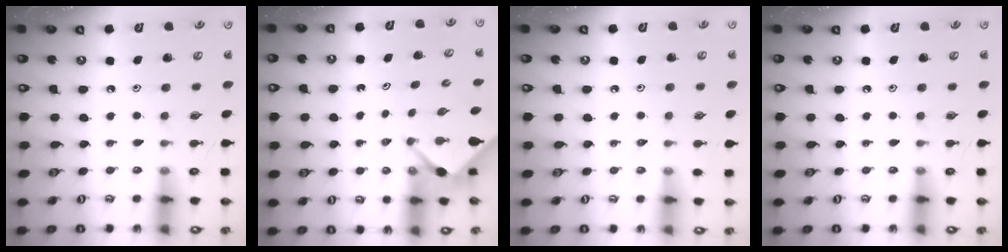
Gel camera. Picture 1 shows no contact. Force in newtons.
{"total": 3.0, "press": 3.0, "slide": 0.4}
{"total": 0.6, "press": 0.6, "slide": 0.2}
{"total": 0.0}